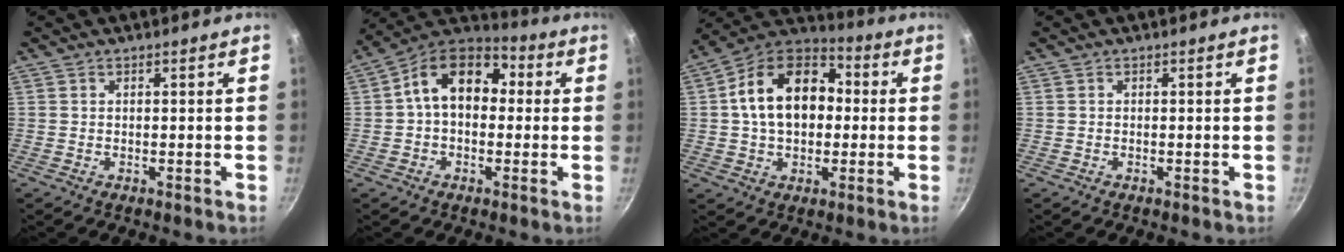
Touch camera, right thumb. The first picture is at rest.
{"total": 13.6, "force": [1.5, 9.2, 9.9], "torque": [-0.130, 0.039, 0.008]}
{"total": 17.5, "force": [1.7, 11.8, 12.8], "torque": [-0.183, 0.029, 0.019]}
{"total": 0.0}